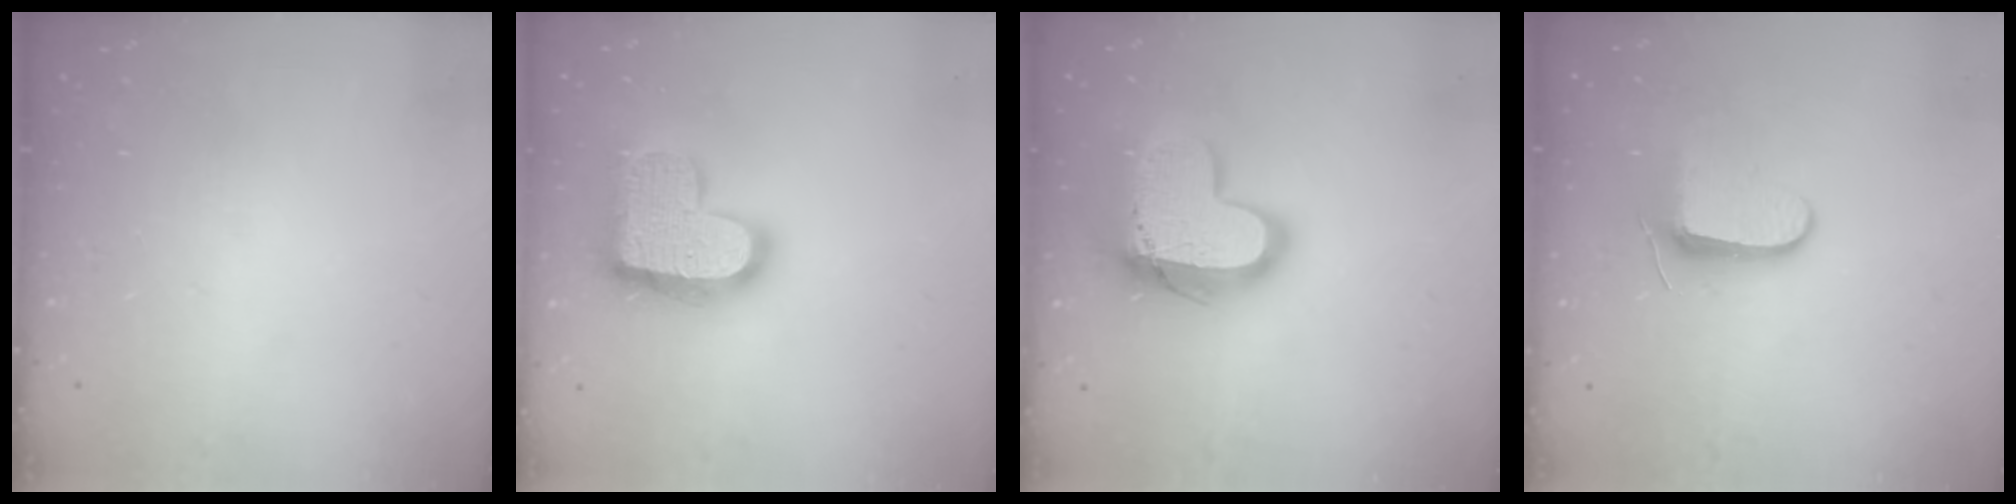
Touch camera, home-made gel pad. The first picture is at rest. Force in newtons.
{"total": 17.7, "press": 17.7, "slide": 1.2}
{"total": 17.4, "press": 17.3, "slide": 1.5}
{"total": 8.7, "press": 8.6, "slide": 1.4}